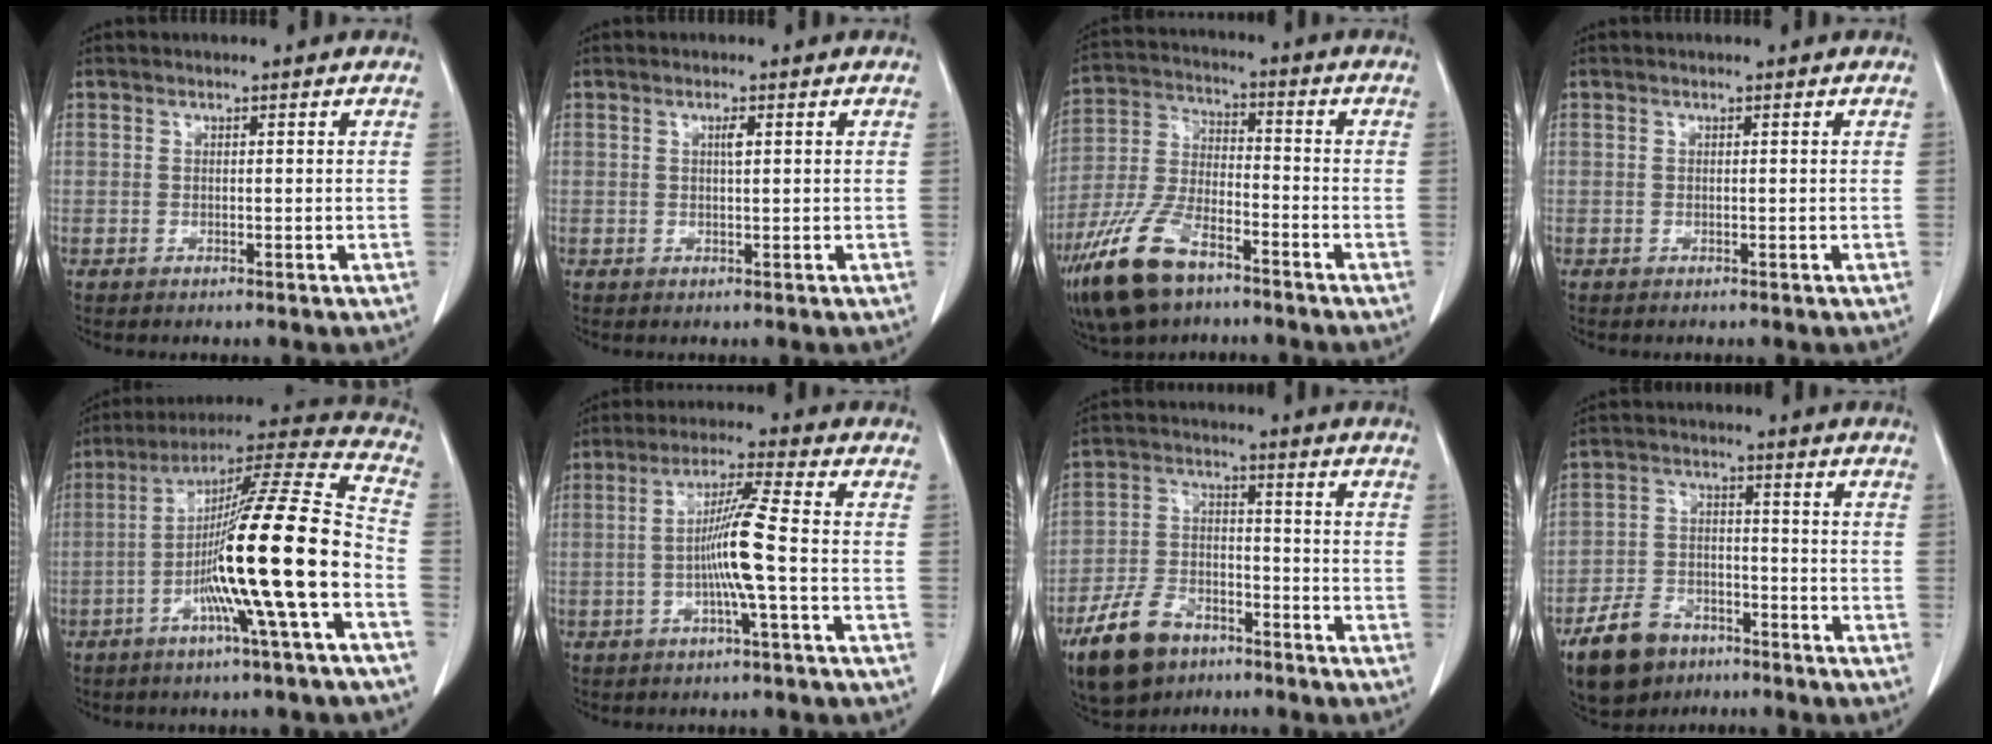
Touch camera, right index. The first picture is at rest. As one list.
[{"total": 1.1, "force": [0.4, 0.1, 1.1], "torque": [-0.022, 0.001, 0.006]}, {"total": 13.4, "force": [-8.6, 5.4, 8.7], "torque": [-0.194, -0.012, -0.166]}, {"total": 0.0}, {"total": 18.9, "force": [-5.5, -1.1, 18.0], "torque": [-0.295, 0.007, -0.104]}, {"total": 9.0, "force": [-1.4, -0.9, 8.9], "torque": [-0.169, 0.005, -0.031]}, {"total": 11.1, "force": [-7.4, 6.1, 5.5], "torque": [-0.124, -0.003, -0.133]}, {"total": 7.7, "force": [-5.3, 5.0, 2.5], "torque": [-0.060, 0.003, -0.087]}]